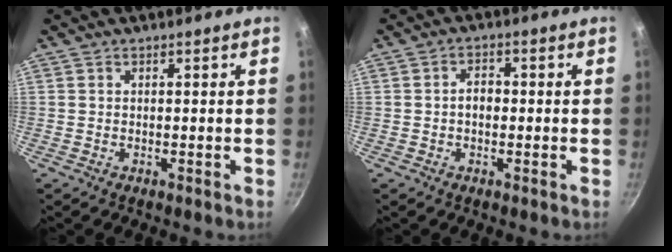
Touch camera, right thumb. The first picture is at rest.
{"total": 2.8, "force": [-0.3, 2.0, 2.0], "torque": [-0.016, 0.012, -0.006]}